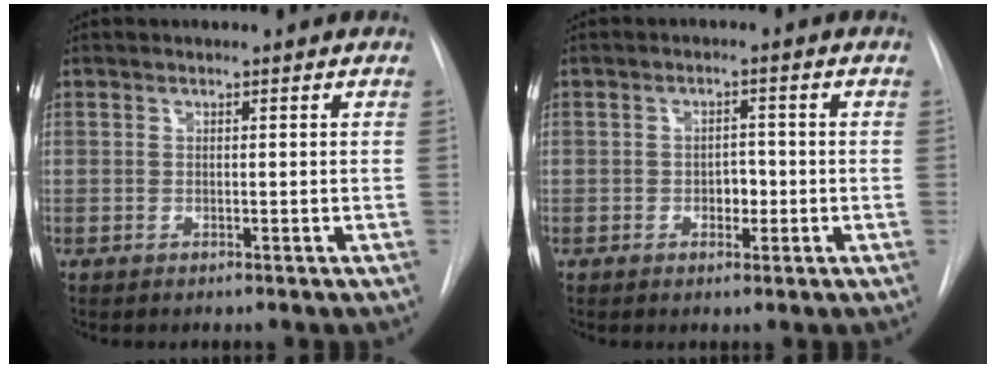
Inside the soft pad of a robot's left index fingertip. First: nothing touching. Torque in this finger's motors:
{"motor_torque": [0.07, 0.03, 0.04, 0.02]}